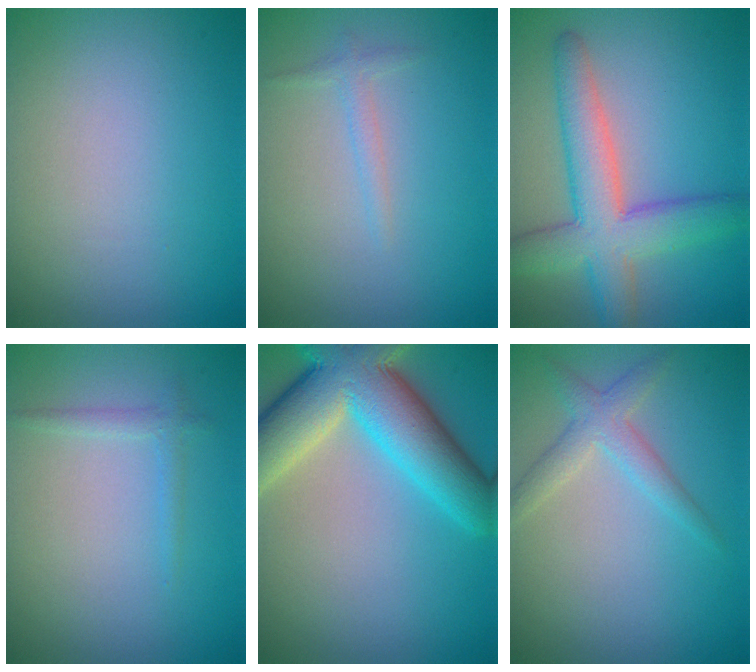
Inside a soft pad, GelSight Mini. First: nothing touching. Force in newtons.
{"total": 1.1, "press": 1.1, "slide": 0.0}
{"total": 7.0, "press": 7.0, "slide": 0.4}
{"total": 1.1, "press": 1.1, "slide": 0.1}
{"total": 11.3, "press": 11.3, "slide": 0.6}
{"total": 2.6, "press": 2.6, "slide": 0.0}